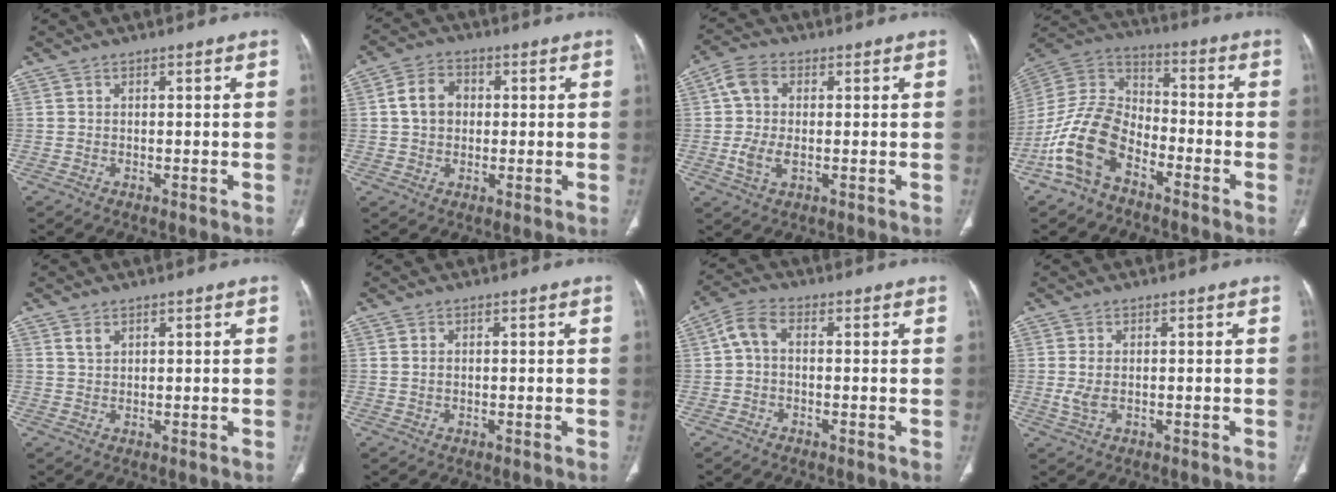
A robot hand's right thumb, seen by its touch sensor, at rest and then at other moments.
{"total": 6.7, "force": [0.7, 5.3, 4.0], "torque": [-0.056, 0.010, 0.008]}
{"total": 7.8, "force": [0.3, 4.8, 6.2], "torque": [-0.124, 0.010, 0.003]}
{"total": 14.4, "force": [-7.7, 8.5, 8.7], "torque": [-0.169, 0.061, -0.161]}
{"total": 1.9, "force": [1.2, 1.0, 1.0], "torque": [-0.016, -0.004, 0.029]}
{"total": 1.0, "force": [0.2, 0.7, 0.7], "torque": [-0.014, 0.001, 0.005]}
{"total": 4.5, "force": [0.0, 2.7, 3.6], "torque": [-0.070, 0.016, -0.009]}
{"total": 2.7, "force": [-0.2, 1.3, 2.4], "torque": [-0.058, -0.005, -0.004]}